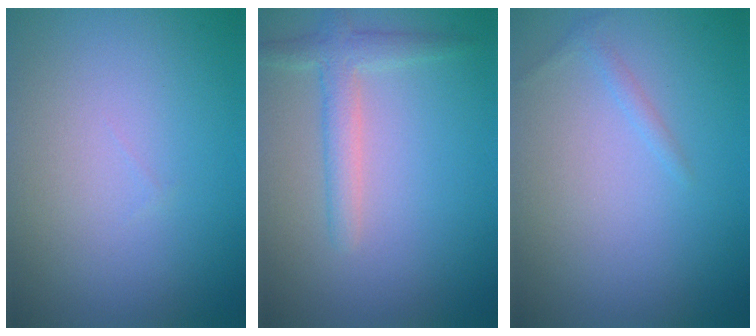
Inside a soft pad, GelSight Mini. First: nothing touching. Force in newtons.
{"total": 2.6, "press": 2.6, "slide": 0.2}
{"total": 0.8, "press": 0.8, "slide": 0.0}